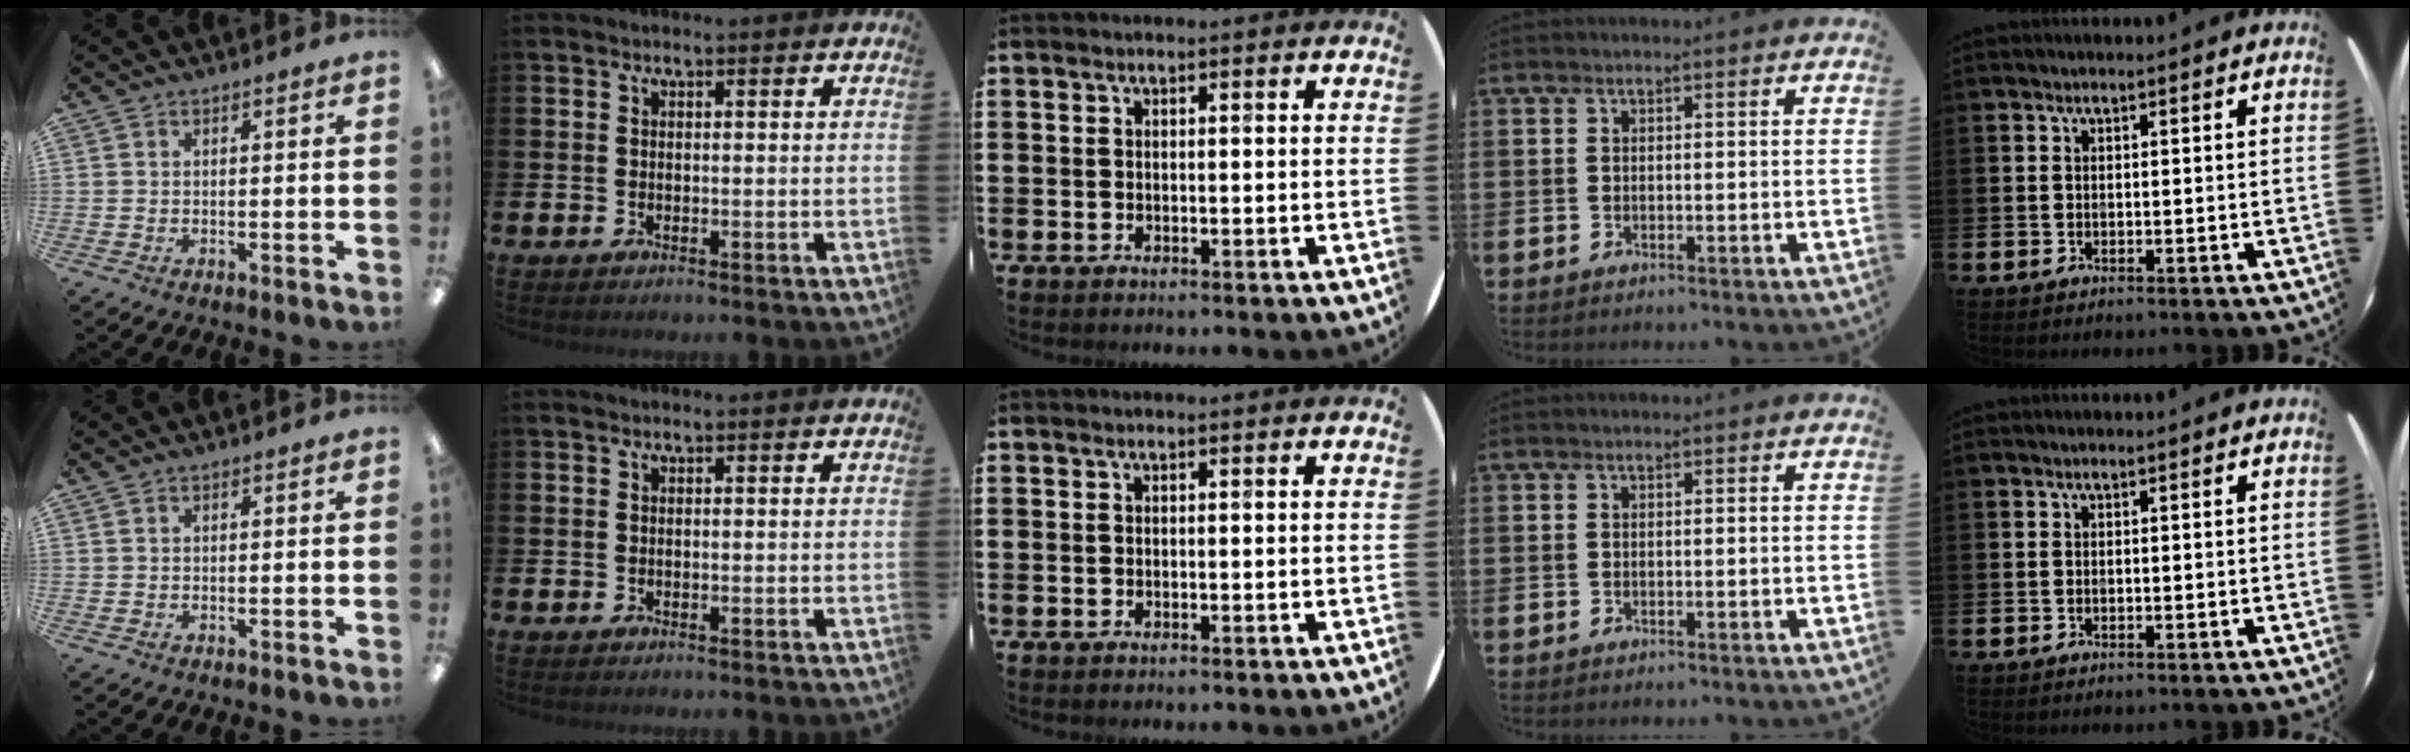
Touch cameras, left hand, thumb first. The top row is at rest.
{}